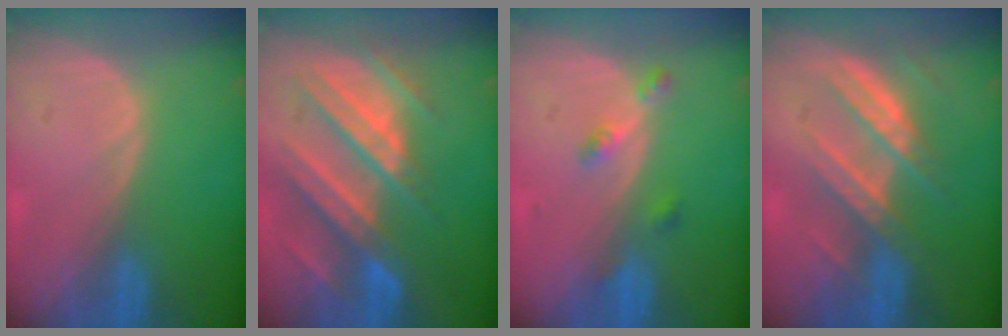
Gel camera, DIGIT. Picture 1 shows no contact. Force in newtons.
{"total": 11.1, "press": 9.9, "slide": 5.1}
{"total": 3.2, "press": 2.7, "slide": 1.7}
{"total": 7.2, "press": 7.1, "slide": 1.4}